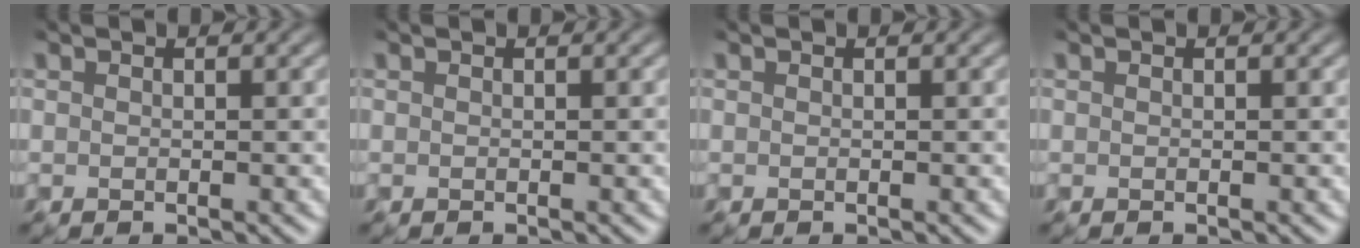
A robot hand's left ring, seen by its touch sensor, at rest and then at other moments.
{"total": 0.0}
{"total": 0.0}
{"total": 0.0}